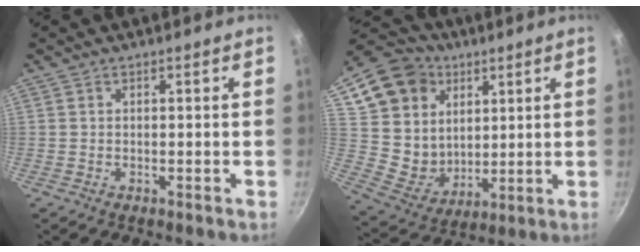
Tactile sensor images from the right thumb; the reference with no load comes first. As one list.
[{"total": 18.0, "force": [7.7, 14.7, 6.8], "torque": [-0.093, -0.009, 0.153]}]